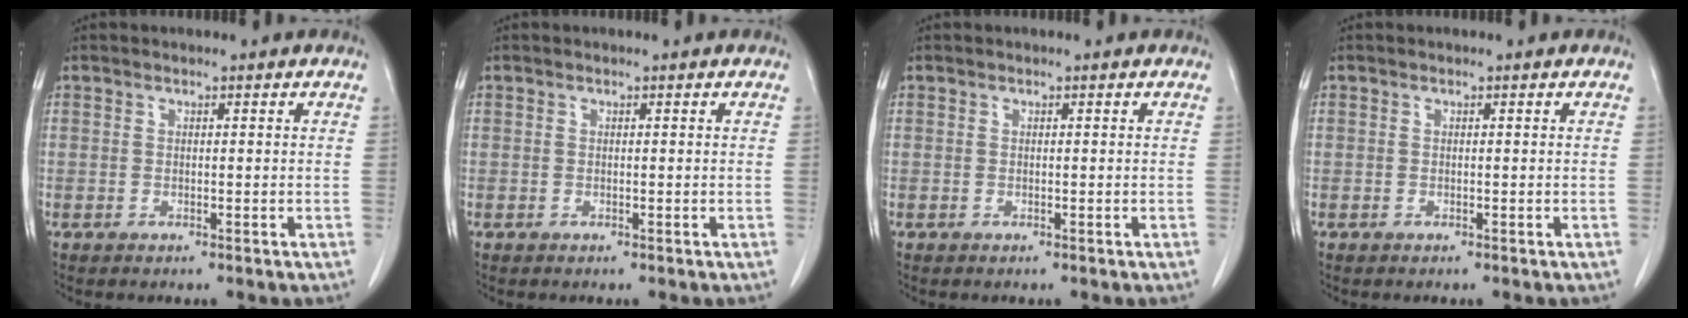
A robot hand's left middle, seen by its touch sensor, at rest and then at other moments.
{"total": 0.0}
{"total": 0.0}
{"total": 0.0}